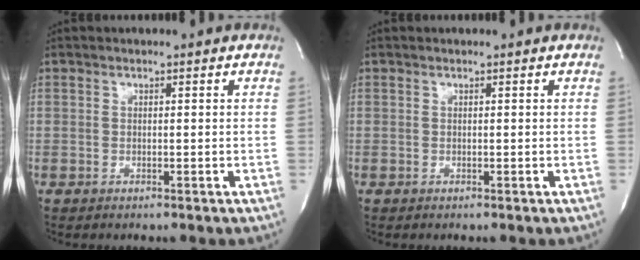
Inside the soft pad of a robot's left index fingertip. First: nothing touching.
{"total": 0.0}